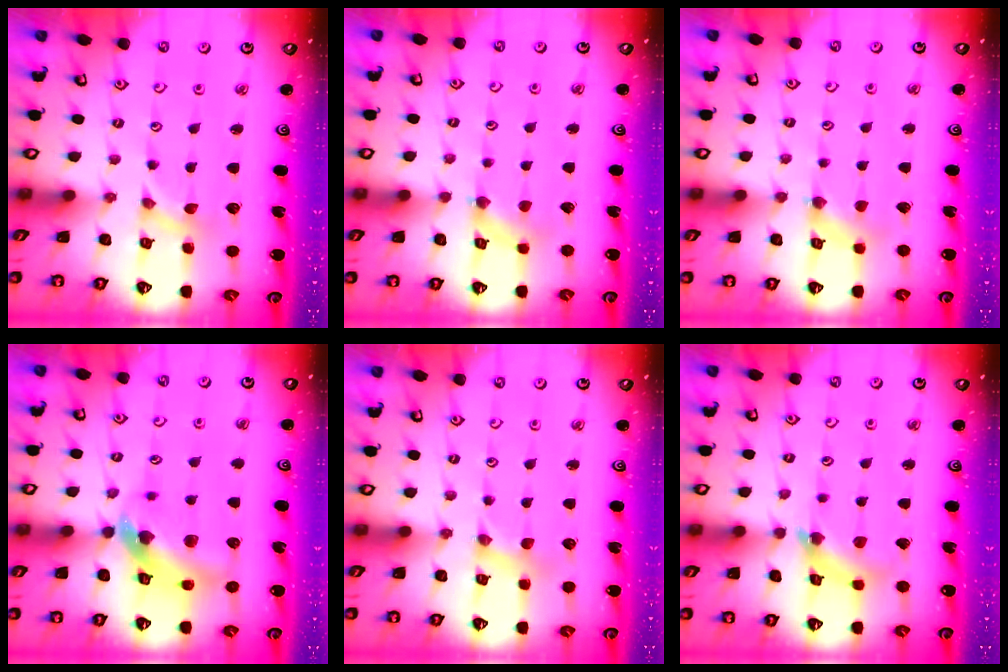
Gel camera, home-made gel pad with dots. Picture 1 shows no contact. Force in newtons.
{"total": 2.0, "press": 2.0, "slide": 0.3}
{"total": 2.0, "press": 2.0, "slide": 0.4}
{"total": 12.2, "press": 12.0, "slide": 1.8}
{"total": 1.9, "press": 1.9, "slide": 0.3}
{"total": 8.7, "press": 8.6, "slide": 1.0}